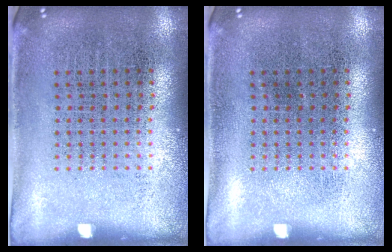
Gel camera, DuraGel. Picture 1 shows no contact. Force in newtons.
{"total": 0.0}